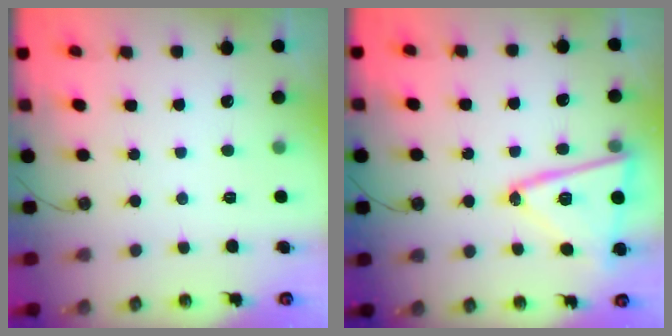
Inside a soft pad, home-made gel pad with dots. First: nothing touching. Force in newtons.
{"total": 17.2, "press": 17.2, "slide": 1.1}